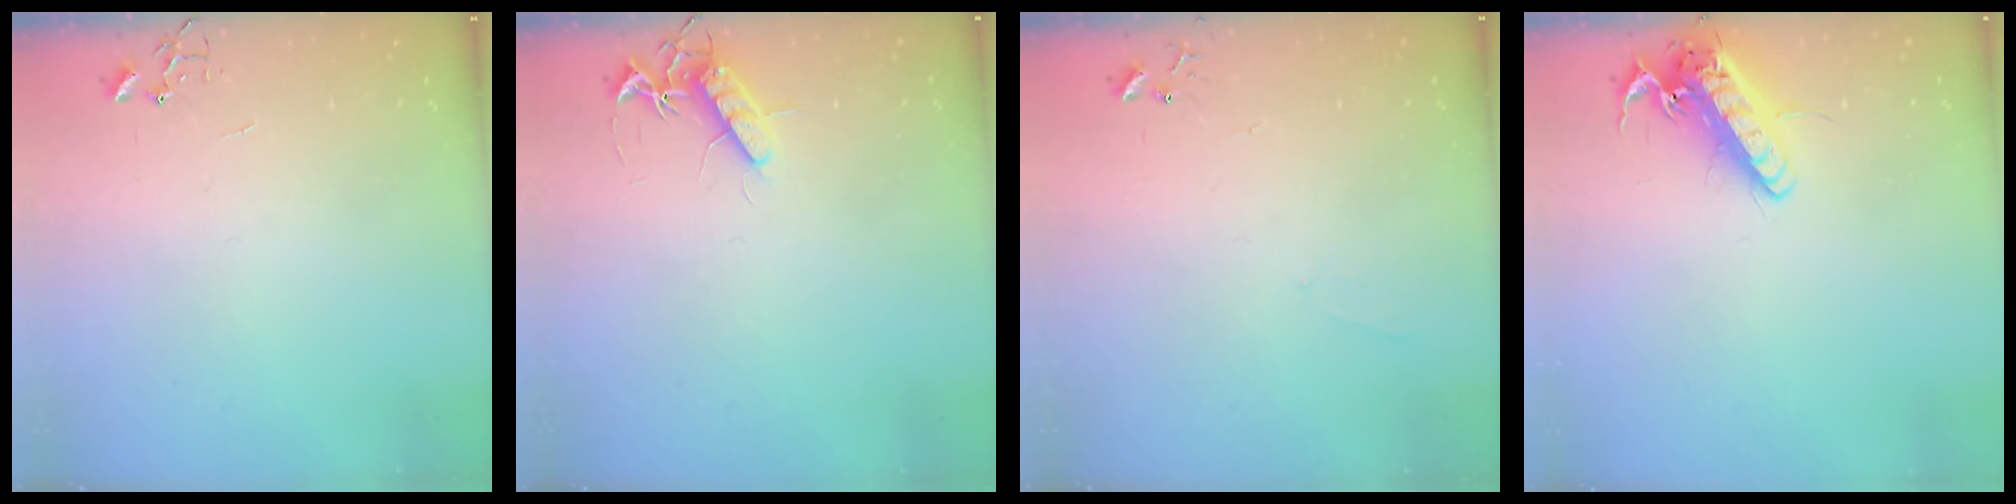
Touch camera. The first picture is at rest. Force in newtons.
{"total": 10.8, "press": 10.8, "slide": 0.4}
{"total": 3.8, "press": 3.7, "slide": 0.6}
{"total": 15.0, "press": 14.7, "slide": 2.8}